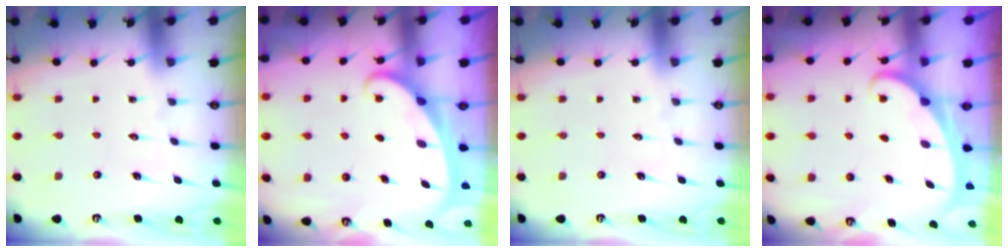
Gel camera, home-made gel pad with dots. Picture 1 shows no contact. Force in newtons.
{"total": 1.9, "press": 1.9, "slide": 0.3}
{"total": 0.0}
{"total": 1.9, "press": 1.9, "slide": 0.1}